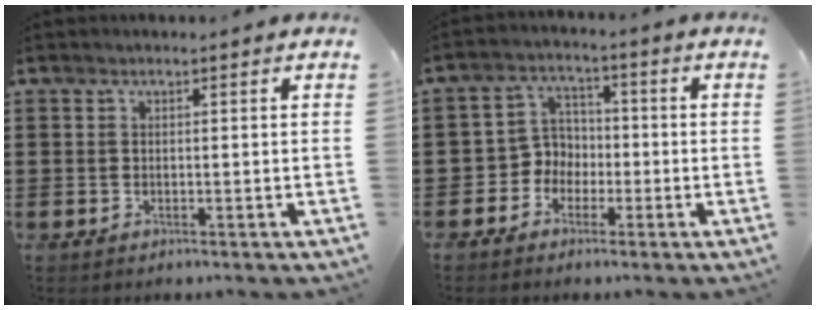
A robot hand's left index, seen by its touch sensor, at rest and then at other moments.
{"total": 4.6, "force": [-1.8, 4.2, 0.9], "torque": [-0.041, 0.007, -0.043]}